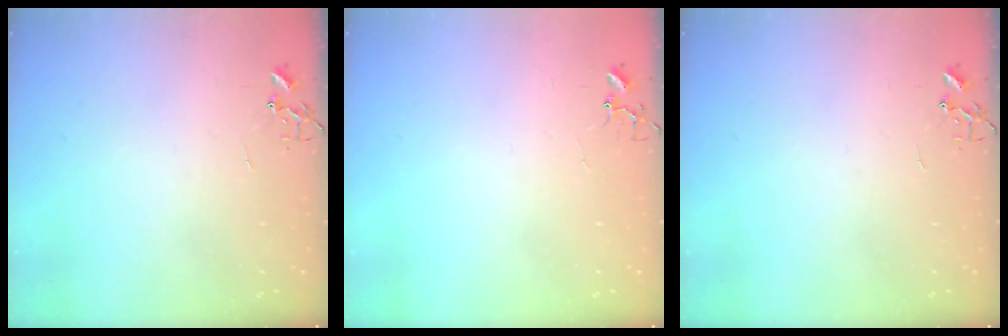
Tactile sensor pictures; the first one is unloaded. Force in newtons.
{"total": 3.7, "press": 3.7, "slide": 0.3}
{"total": 0.0}